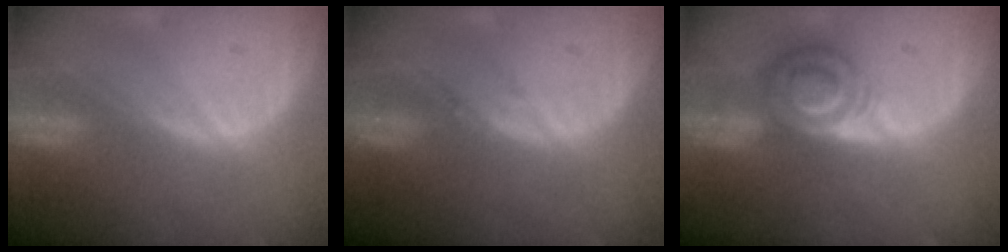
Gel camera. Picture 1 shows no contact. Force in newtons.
{"total": 0.7, "press": 0.7, "slide": 0.3}
{"total": 6.3, "press": 6.1, "slide": 1.4}